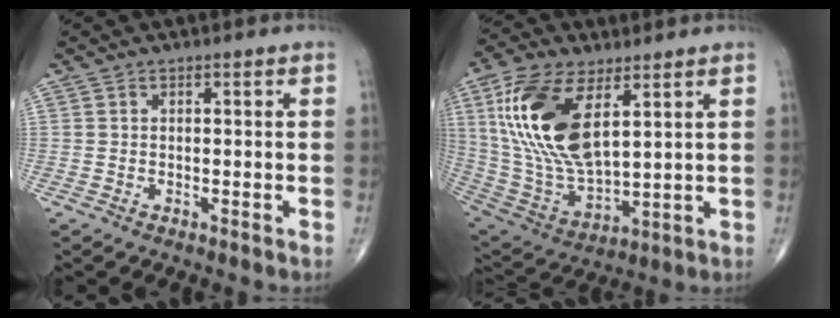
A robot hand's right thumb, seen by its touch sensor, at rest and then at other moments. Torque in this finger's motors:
{"motor_torque": [-1.19, 2.33, 2.07, 0.70, 0.70]}